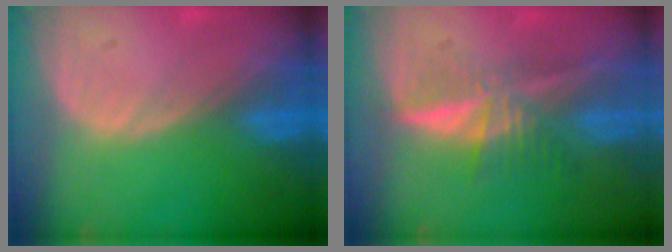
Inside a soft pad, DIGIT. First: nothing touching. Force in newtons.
{"total": 5.9, "press": 5.6, "slide": 2.0}